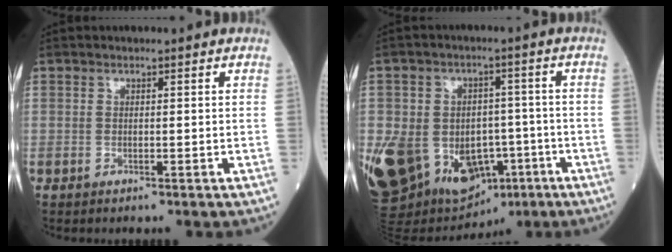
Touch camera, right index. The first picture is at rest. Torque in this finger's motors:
{"motor_torque": [1.64, -0.50, 1.05, 0.21]}